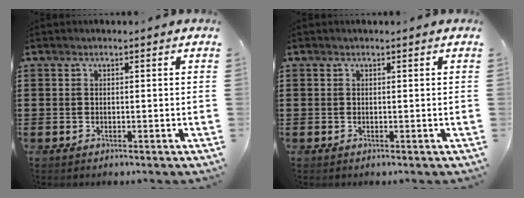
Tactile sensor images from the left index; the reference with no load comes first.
{"total": 0.0}